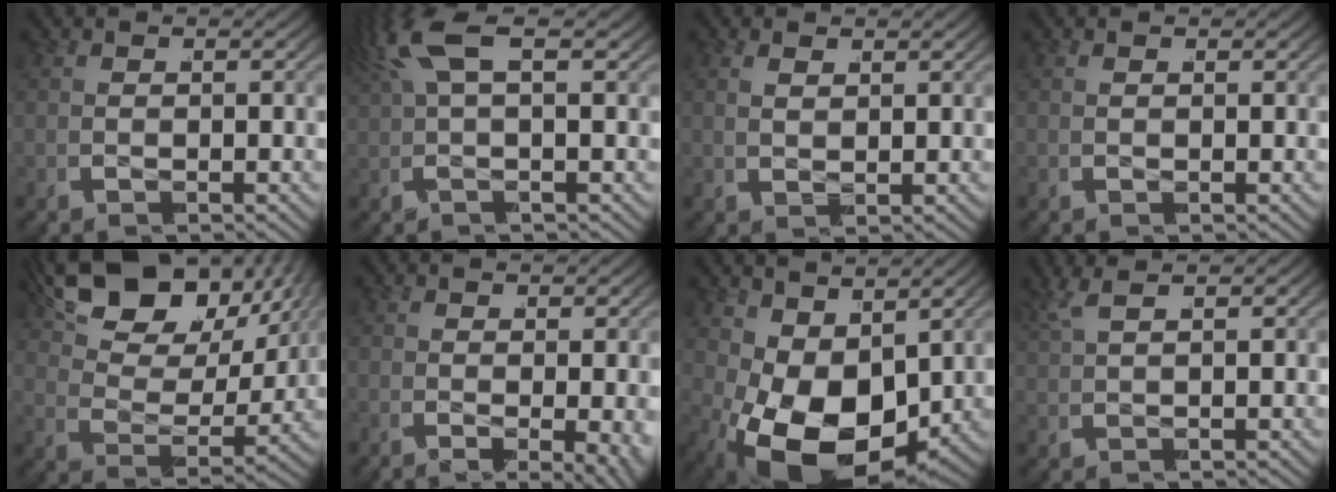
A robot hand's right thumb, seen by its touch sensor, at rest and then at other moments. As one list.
[{"total": 4.0, "force": [2.0, 0.7, 3.4], "torque": [-0.071, 0.024, 0.030]}, {"total": 1.2, "force": [1.0, 0.3, 0.6], "torque": [-0.006, 0.002, 0.017]}, {"total": 0.0}, {"total": 12.5, "force": [4.6, 7.6, 8.8], "torque": [-0.167, 0.012, 0.056]}, {"total": 4.0, "force": [-1.0, 1.8, 3.4], "torque": [-0.060, -0.021, -0.006]}, {"total": 11.4, "force": [-2.1, 7.5, 8.3], "torque": [-0.175, -0.057, -0.011]}, {"total": 1.9, "force": [1.7, -0.7, 0.4], "torque": [-0.009, 0.015, 0.030]}]